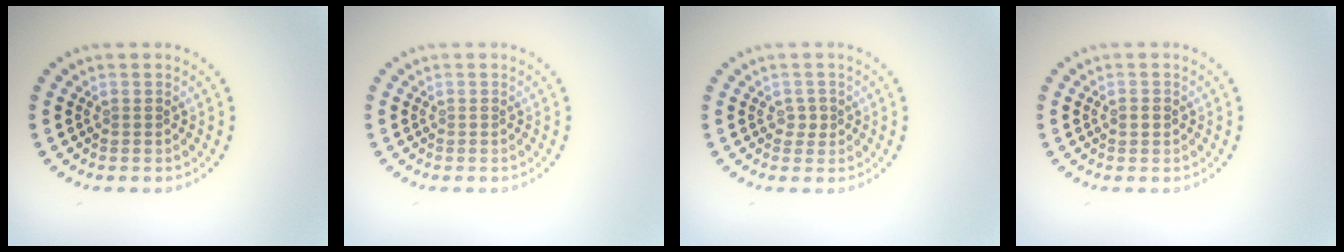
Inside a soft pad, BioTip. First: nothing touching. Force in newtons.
{"total": 0.0}
{"total": 1.0, "press": 0.9, "slide": 0.5}
{"total": 1.2, "press": 1.2, "slide": 0.1}